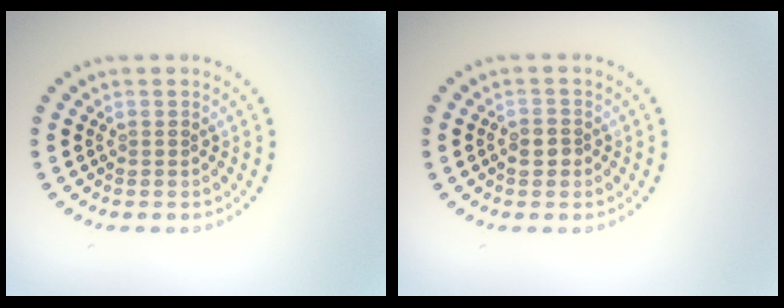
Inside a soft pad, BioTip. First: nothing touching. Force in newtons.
{"total": 1.2, "press": 1.2, "slide": 0.2}